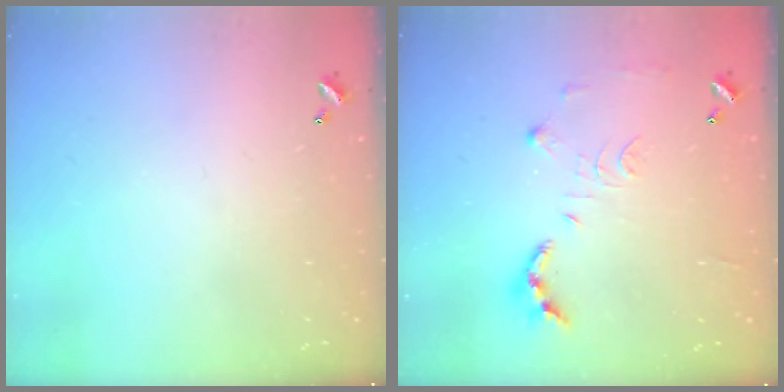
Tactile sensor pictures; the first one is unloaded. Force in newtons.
{"total": 10.2, "press": 10.1, "slide": 0.9}